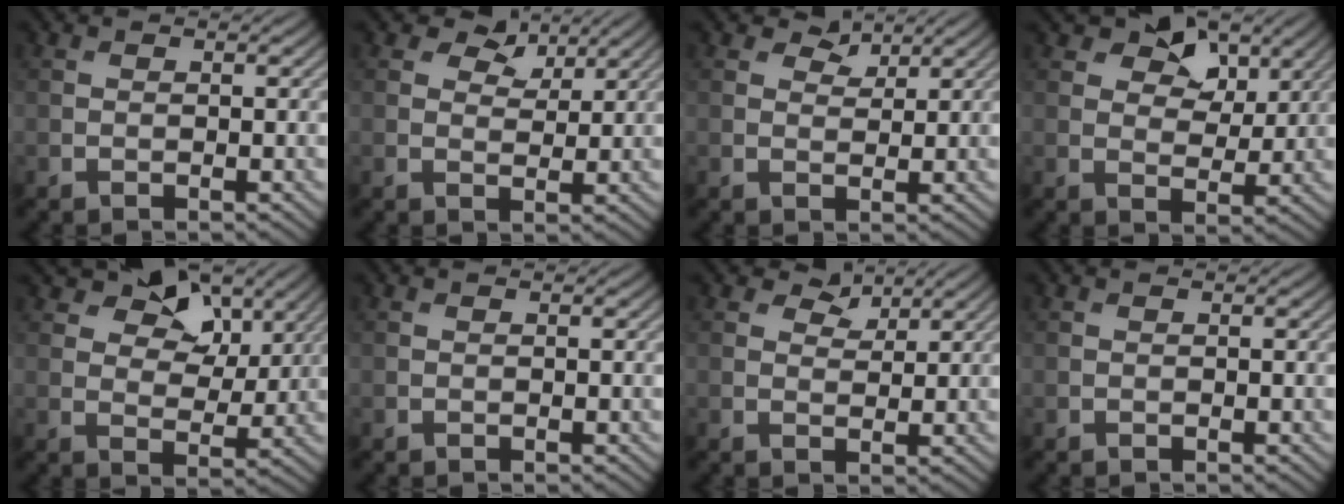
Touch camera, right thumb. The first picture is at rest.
{"total": 4.5, "force": [3.0, 2.6, 2.1], "torque": [-0.032, -0.001, 0.048]}
{"total": 2.5, "force": [1.9, 1.3, 0.9], "torque": [-0.015, -0.002, 0.034]}
{"total": 7.3, "force": [4.5, 4.3, 3.7], "torque": [-0.060, -0.005, 0.073]}
{"total": 9.2, "force": [5.9, 5.3, 4.9], "torque": [-0.082, -0.003, 0.093]}
{"total": 0.0}
{"total": 2.9, "force": [2.2, 1.5, 1.2], "torque": [-0.020, -0.001, 0.038]}
{"total": 0.0}